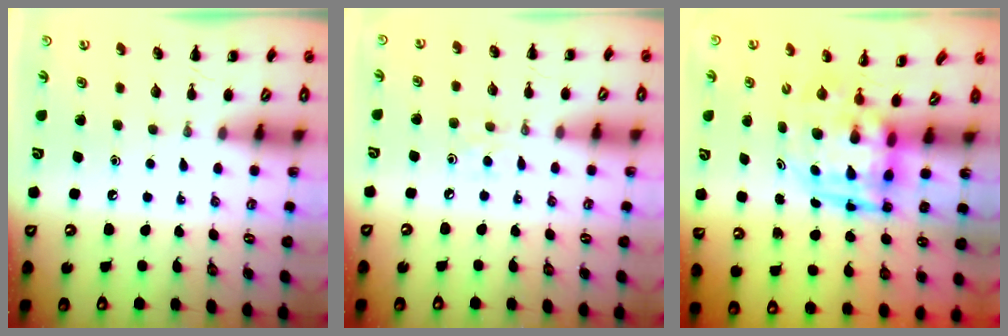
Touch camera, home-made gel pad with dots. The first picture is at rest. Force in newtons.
{"total": 4.7, "press": 4.3, "slide": 1.7}
{"total": 5.3, "press": 5.1, "slide": 1.4}